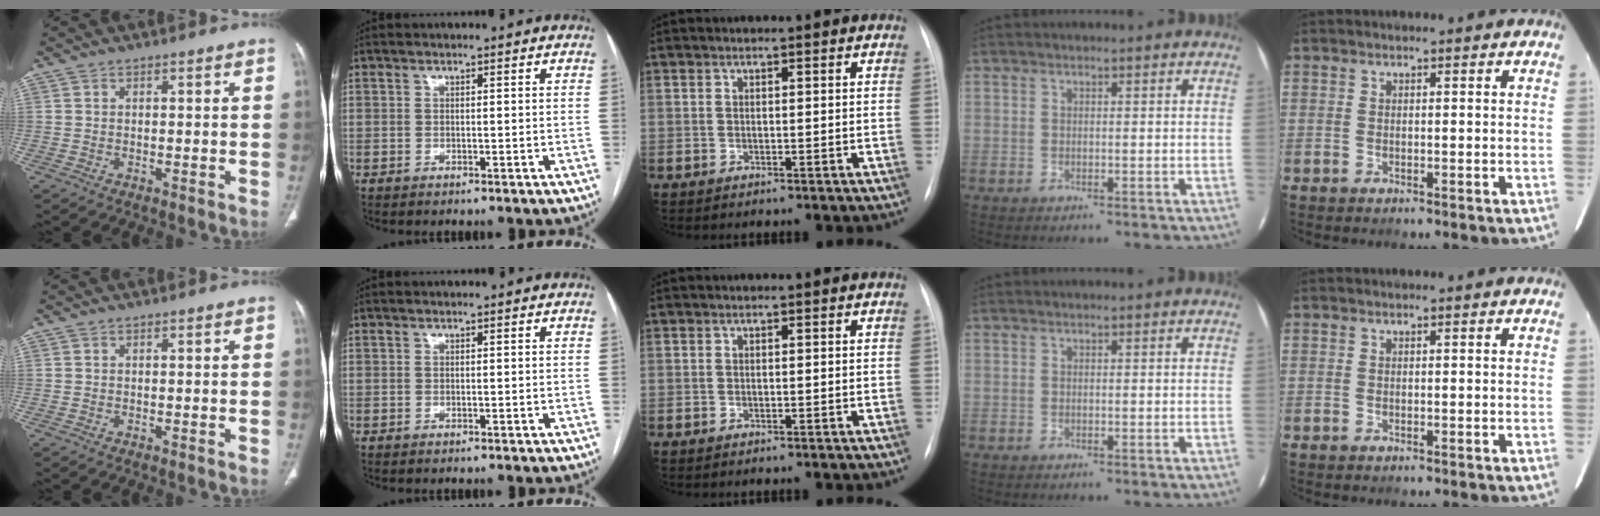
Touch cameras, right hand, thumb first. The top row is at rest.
{}